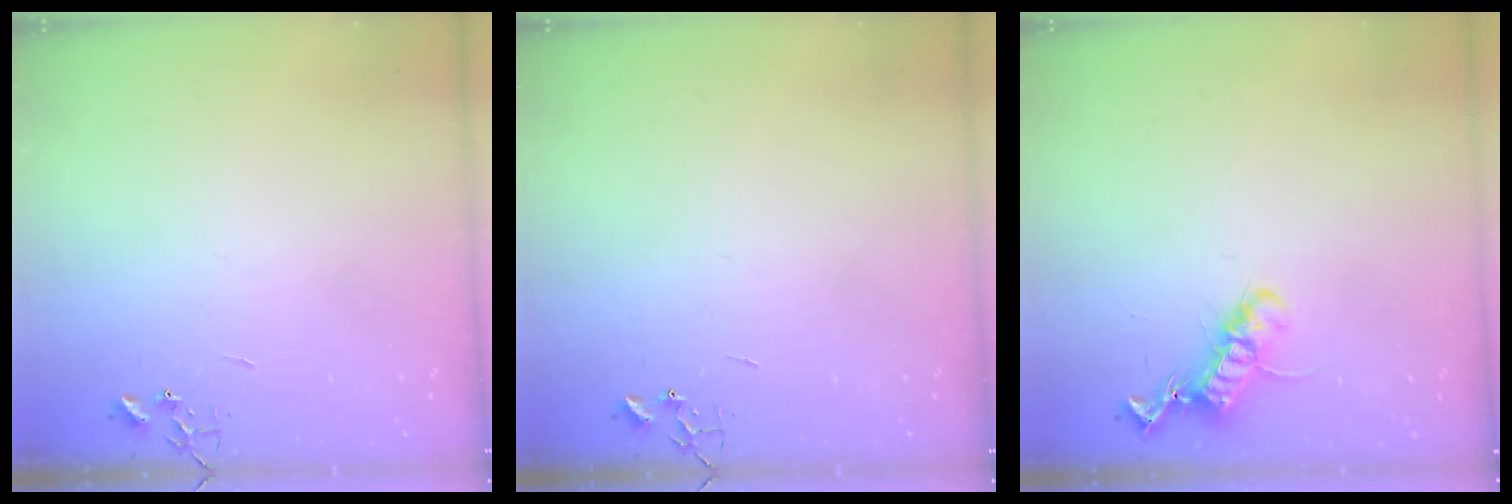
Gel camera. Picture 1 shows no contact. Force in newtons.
{"total": 0.0}
{"total": 13.0, "press": 13.0, "slide": 0.3}